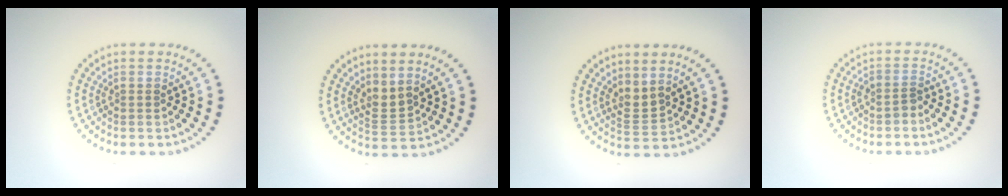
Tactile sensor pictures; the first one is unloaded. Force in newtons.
{"total": 1.8, "press": 1.2, "slide": 1.3}
{"total": 1.8, "press": 1.2, "slide": 1.3}
{"total": 1.3, "press": 0.9, "slide": 0.9}